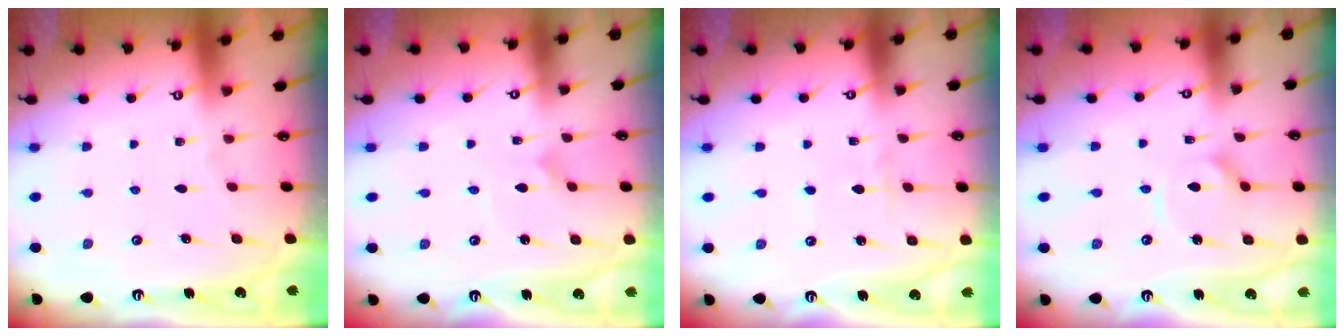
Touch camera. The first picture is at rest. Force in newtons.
{"total": 1.0, "press": 1.0, "slide": 0.0}
{"total": 2.2, "press": 2.2, "slide": 0.3}
{"total": 5.7, "press": 5.7, "slide": 0.5}